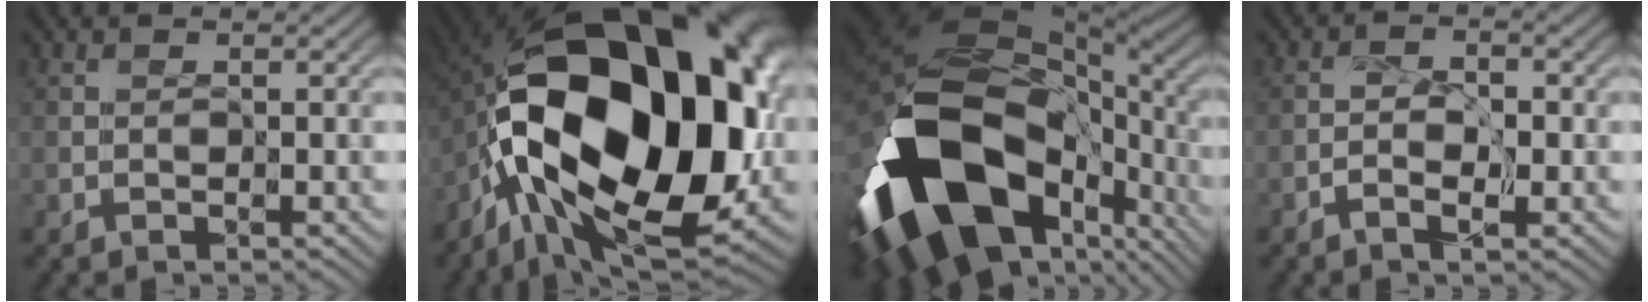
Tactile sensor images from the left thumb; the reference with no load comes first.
{"total": 22.0, "force": [-1.2, 12.5, 18.0], "torque": [-0.373, -0.025, -0.010]}
{"total": 19.2, "force": [-6.4, 11.5, 13.9], "torque": [-0.307, -0.052, -0.079]}
{"total": 2.1, "force": [-0.8, 1.0, 1.6], "torque": [-0.029, 0.002, -0.017]}